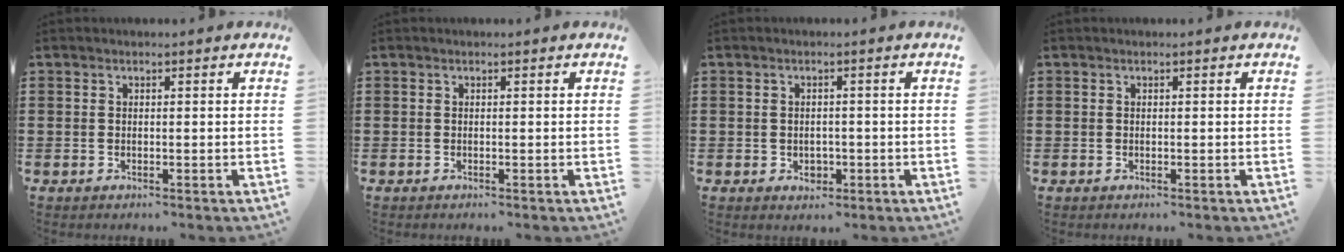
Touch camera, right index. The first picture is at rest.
{"total": 0.0}
{"total": 1.9, "force": [-0.4, 1.5, 1.0], "torque": [-0.022, 0.005, -0.010]}
{"total": 0.0}